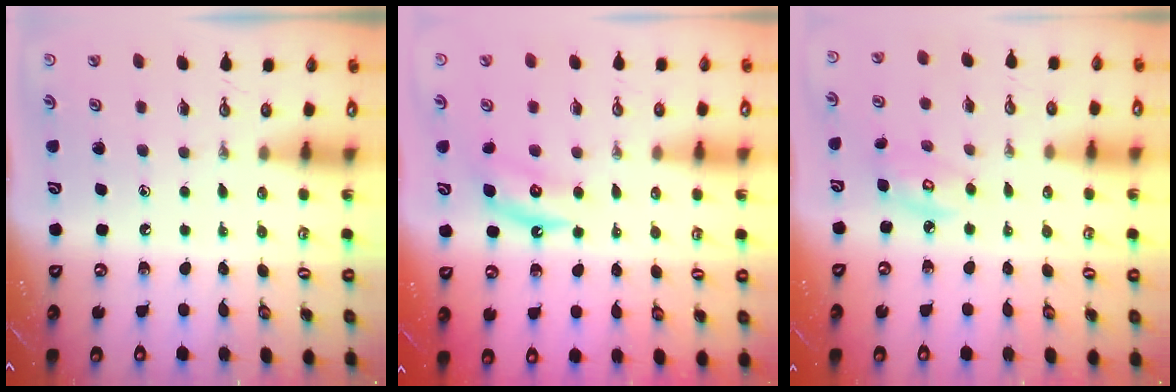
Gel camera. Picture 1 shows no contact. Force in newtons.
{"total": 5.0, "press": 4.9, "slide": 0.9}
{"total": 4.1, "press": 4.1, "slide": 0.1}